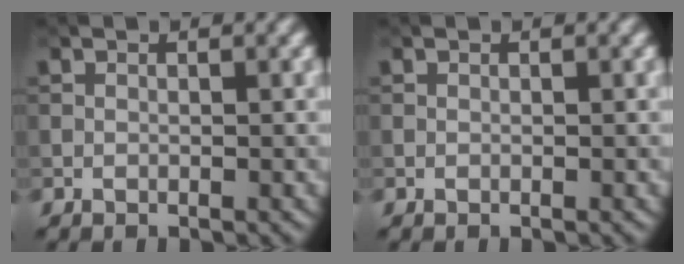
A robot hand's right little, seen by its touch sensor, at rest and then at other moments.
{"total": 0.0}